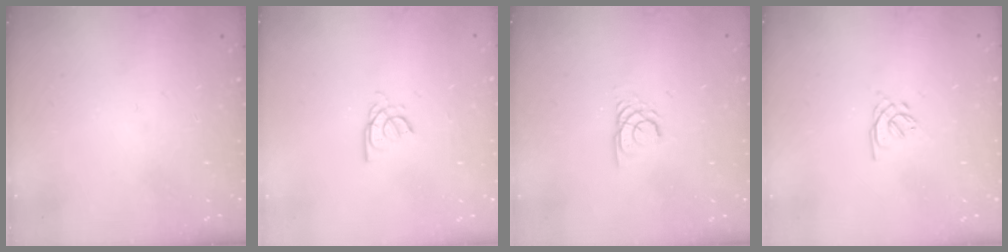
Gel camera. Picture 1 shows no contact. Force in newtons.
{"total": 3.6, "press": 3.6, "slide": 0.4}
{"total": 2.2, "press": 2.2, "slide": 0.1}
{"total": 1.6, "press": 1.5, "slide": 0.5}